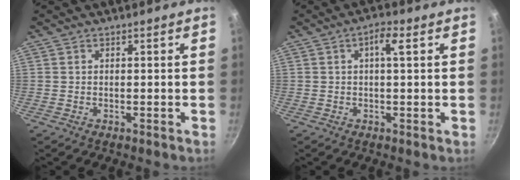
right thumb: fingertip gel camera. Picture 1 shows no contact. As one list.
[{"total": 3.5, "force": [0.9, 0.7, 3.3], "torque": [-0.060, 0.005, 0.013]}]